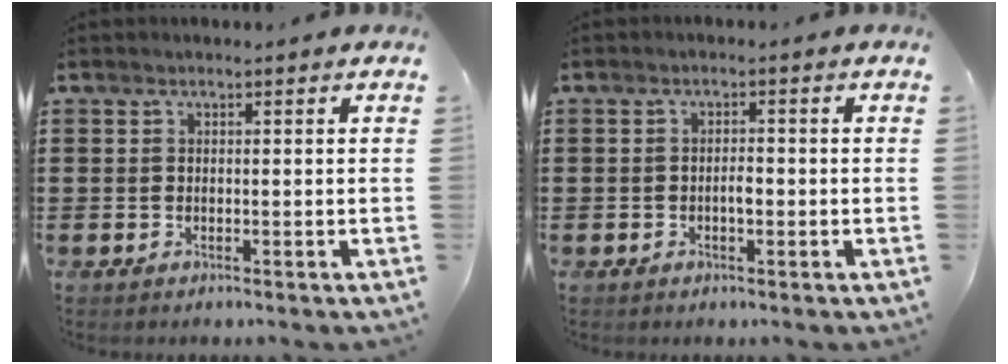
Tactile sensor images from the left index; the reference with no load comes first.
{"total": 1.9, "force": [-0.4, 0.6, 1.7], "torque": [-0.033, 0.003, -0.009]}